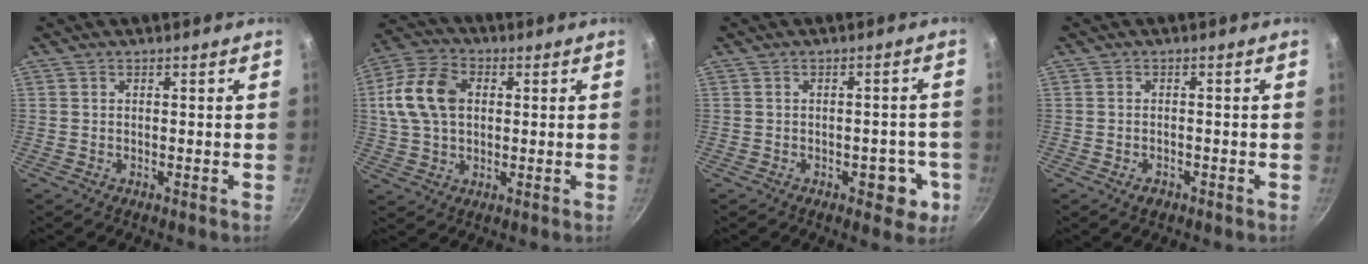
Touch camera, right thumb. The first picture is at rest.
{"total": 13.0, "force": [2.1, 9.1, 9.1], "torque": [-0.159, 0.017, 0.028]}
{"total": 5.8, "force": [-2.1, 3.3, 4.3], "torque": [-0.023, 0.016, -0.021]}
{"total": 1.6, "force": [-1.0, 0.9, 0.8], "torque": [-0.014, 0.006, -0.016]}